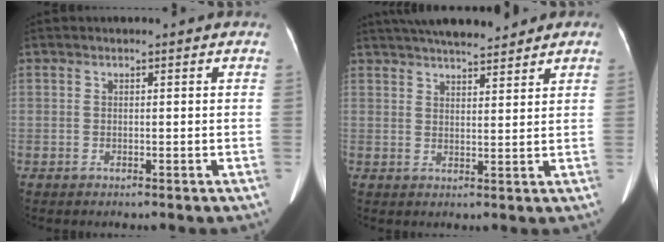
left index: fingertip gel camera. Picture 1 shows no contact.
{"total": 11.2, "force": [9.7, 1.9, 5.2], "torque": [-0.081, 0.018, 0.146]}